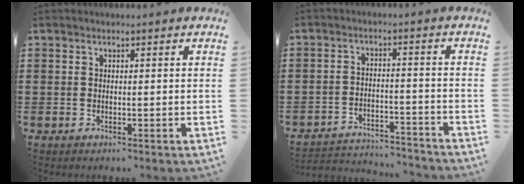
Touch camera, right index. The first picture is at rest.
{"total": 3.6, "force": [-3.5, 0.3, 0.7], "torque": [-0.025, 0.001, -0.075]}